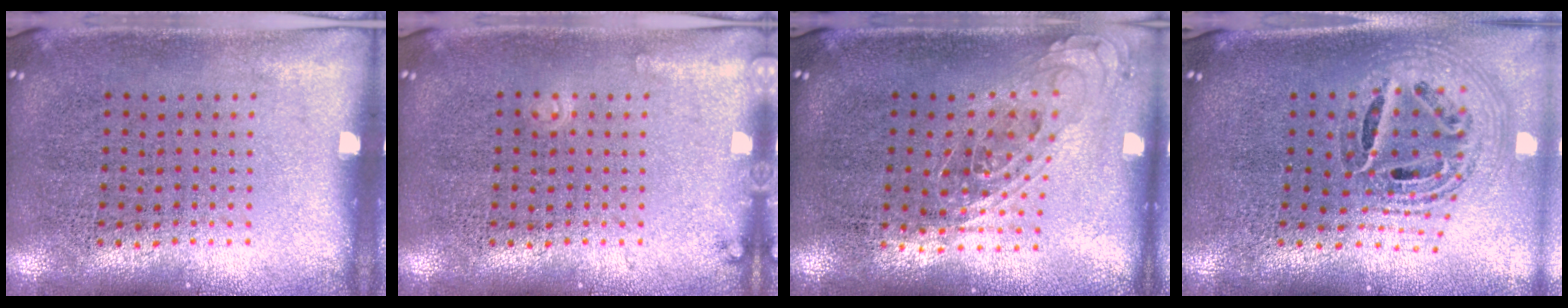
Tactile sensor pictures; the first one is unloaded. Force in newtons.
{"total": 0.9, "press": 0.9, "slide": 0.1}
{"total": 0.8, "press": 0.7, "slide": 0.3}
{"total": 1.7, "press": 1.5, "slide": 0.9}